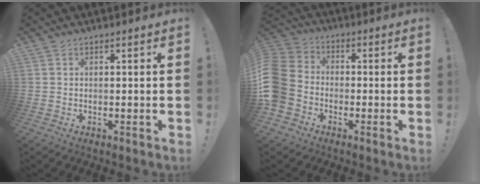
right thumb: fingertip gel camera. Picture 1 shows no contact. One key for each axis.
{"total": 11.9, "fx": -3.7, "fy": 9.5, "fz": 6.1, "tx": -0.127, "ty": 0.034, "tz": -0.066}